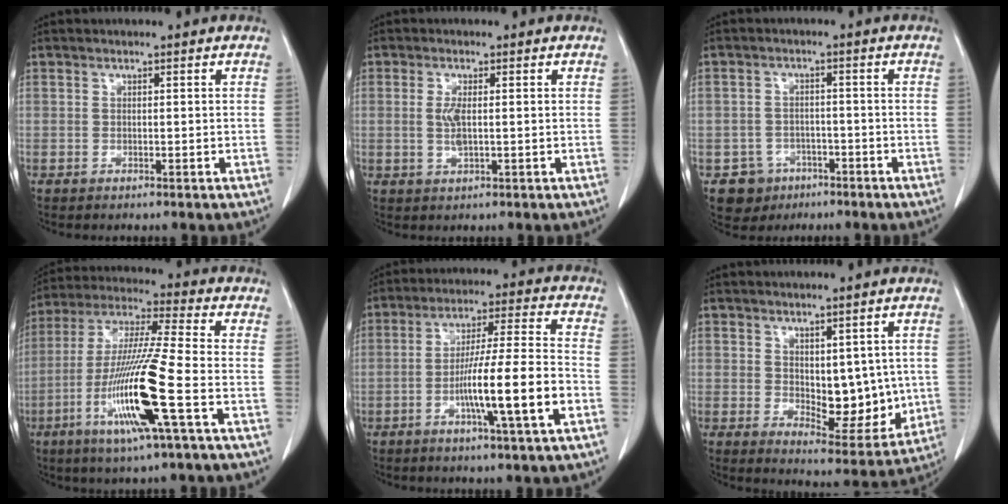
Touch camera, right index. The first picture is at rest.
{"total": 2.7, "force": [0.2, 0.8, 2.6], "torque": [-0.052, -0.002, 0.008]}
{"total": 5.0, "force": [-2.7, 4.2, 0.4], "torque": [-0.005, 0.012, -0.037]}
{"total": 15.8, "force": [-5.4, -0.6, 14.8], "torque": [-0.302, -0.019, -0.106]}
{"total": 12.8, "force": [-4.3, -0.4, 12.1], "torque": [-0.207, 0.001, -0.073]}
{"total": 9.1, "force": [0.3, 4.6, 7.8], "torque": [-0.092, -0.010, 0.027]}